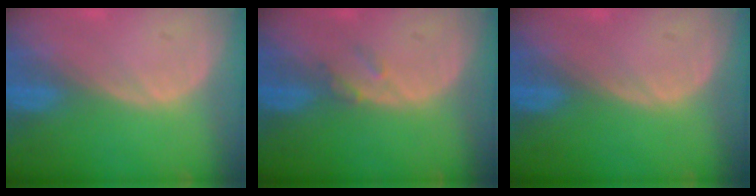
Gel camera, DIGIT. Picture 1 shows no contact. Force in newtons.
{"total": 1.6, "press": 1.6, "slide": 0.2}
{"total": 0.0}